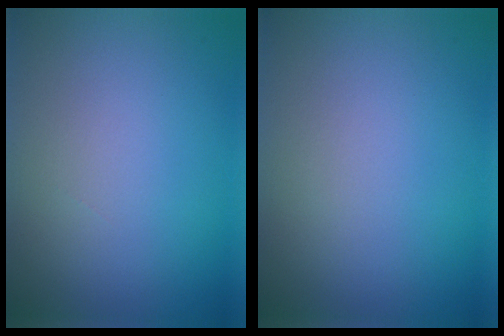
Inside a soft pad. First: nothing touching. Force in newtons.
{"total": 0.0}